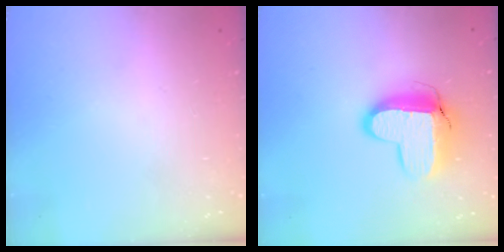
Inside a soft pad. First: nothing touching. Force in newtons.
{"total": 12.4, "press": 12.4, "slide": 1.0}